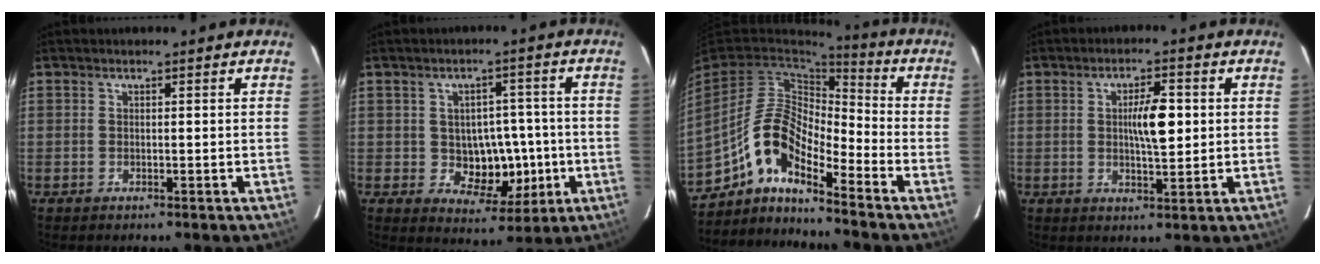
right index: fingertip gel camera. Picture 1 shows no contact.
{"total": 8.3, "force": [-1.0, 5.8, 5.8], "torque": [-0.073, 0.016, -0.003]}
{"total": 12.1, "force": [-8.6, 3.4, 7.9], "torque": [-0.158, 0.027, -0.160]}
{"total": 5.9, "force": [0.7, 1.4, 5.7], "torque": [-0.095, 0.007, 0.014]}